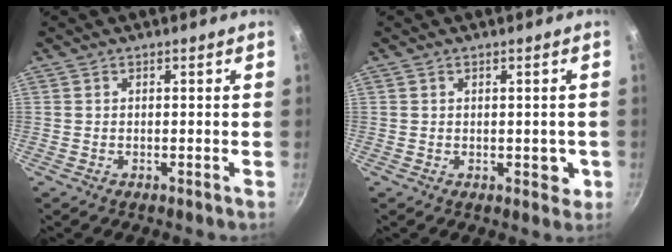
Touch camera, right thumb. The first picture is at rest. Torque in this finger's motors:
{"motor_torque": [0.76, 0.71, 0.43, -0.07, 0.05]}